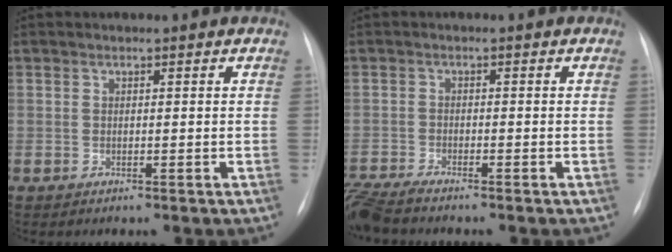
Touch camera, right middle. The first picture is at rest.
{"total": 5.2, "force": [-4.8, -0.2, 1.8], "torque": [-0.035, -0.022, -0.091]}